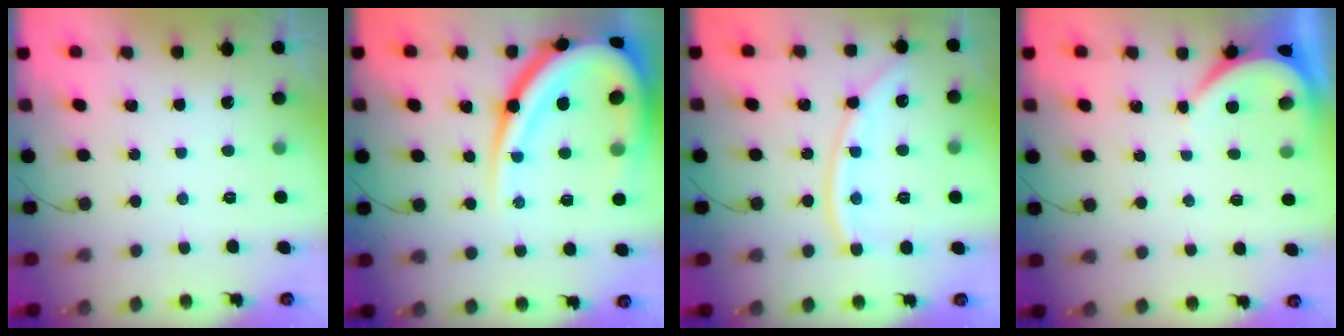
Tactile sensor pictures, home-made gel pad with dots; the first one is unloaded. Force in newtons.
{"total": 25.3, "press": 25.2, "slide": 2.7}
{"total": 12.8, "press": 12.7, "slide": 1.5}
{"total": 3.9, "press": 3.9, "slide": 0.7}